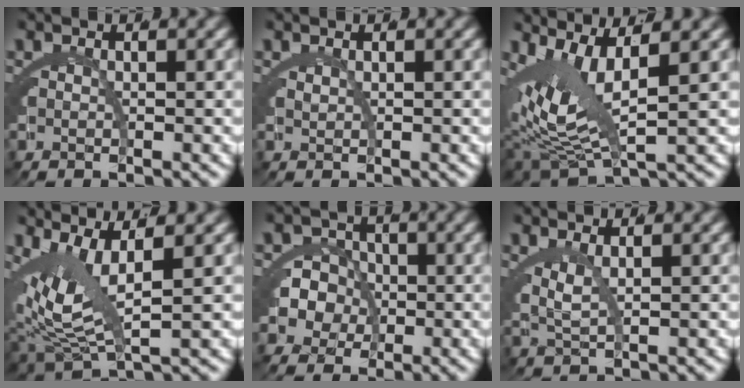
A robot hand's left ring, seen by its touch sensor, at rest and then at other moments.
{"total": 0.5, "force": [0.5, -0.1, 0.1], "torque": [-0.005, -0.005, 0.015]}
{"total": 7.6, "force": [0.5, 4.3, 6.3], "torque": [-0.136, -0.019, 0.019]}
{"total": 6.8, "force": [0.9, 3.9, 5.5], "torque": [-0.120, -0.018, 0.025]}
{"total": 8.0, "force": [-1.6, 7.3, 2.8], "torque": [-0.072, -0.031, -0.030]}
{"total": 2.1, "force": [0.7, 1.1, 1.6], "torque": [-0.050, -0.014, 0.023]}